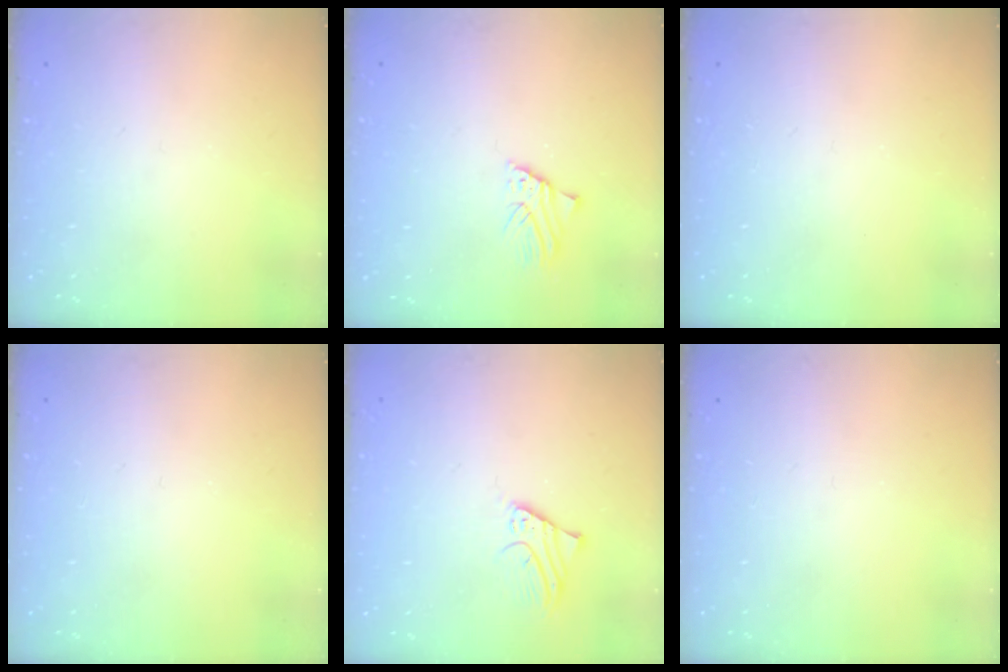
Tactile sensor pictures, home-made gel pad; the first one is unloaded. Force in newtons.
{"total": 1.8, "press": 1.8, "slide": 0.1}
{"total": 0.0}
{"total": 0.0}
{"total": 2.2, "press": 2.2, "slide": 0.1}
{"total": 0.0}